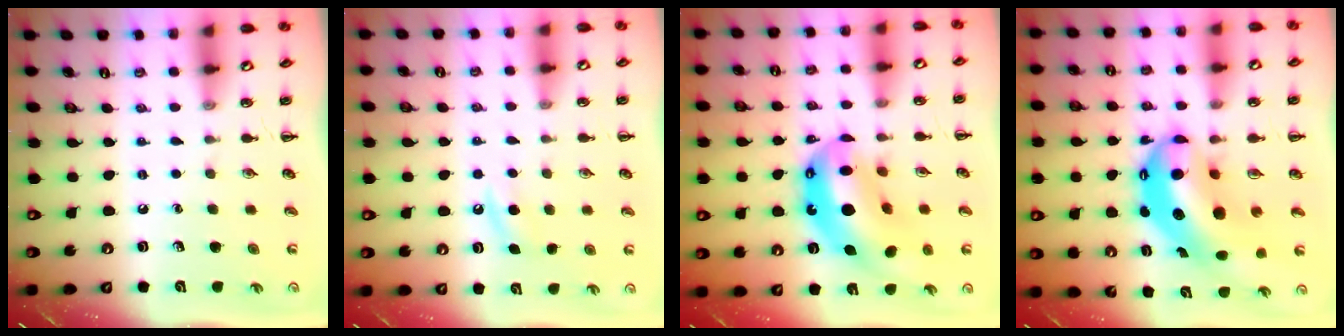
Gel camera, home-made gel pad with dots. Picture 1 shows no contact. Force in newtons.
{"total": 5.3, "press": 5.0, "slide": 1.8}
{"total": 18.0, "press": 17.3, "slide": 5.0}
{"total": 13.8, "press": 13.3, "slide": 3.4}